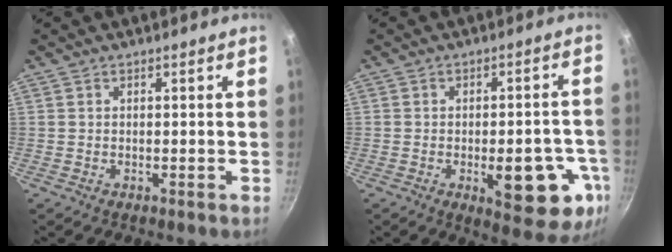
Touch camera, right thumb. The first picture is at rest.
{"total": 14.9, "force": [-4.5, 6.3, 12.7], "torque": [-0.120, 0.010, -0.053]}